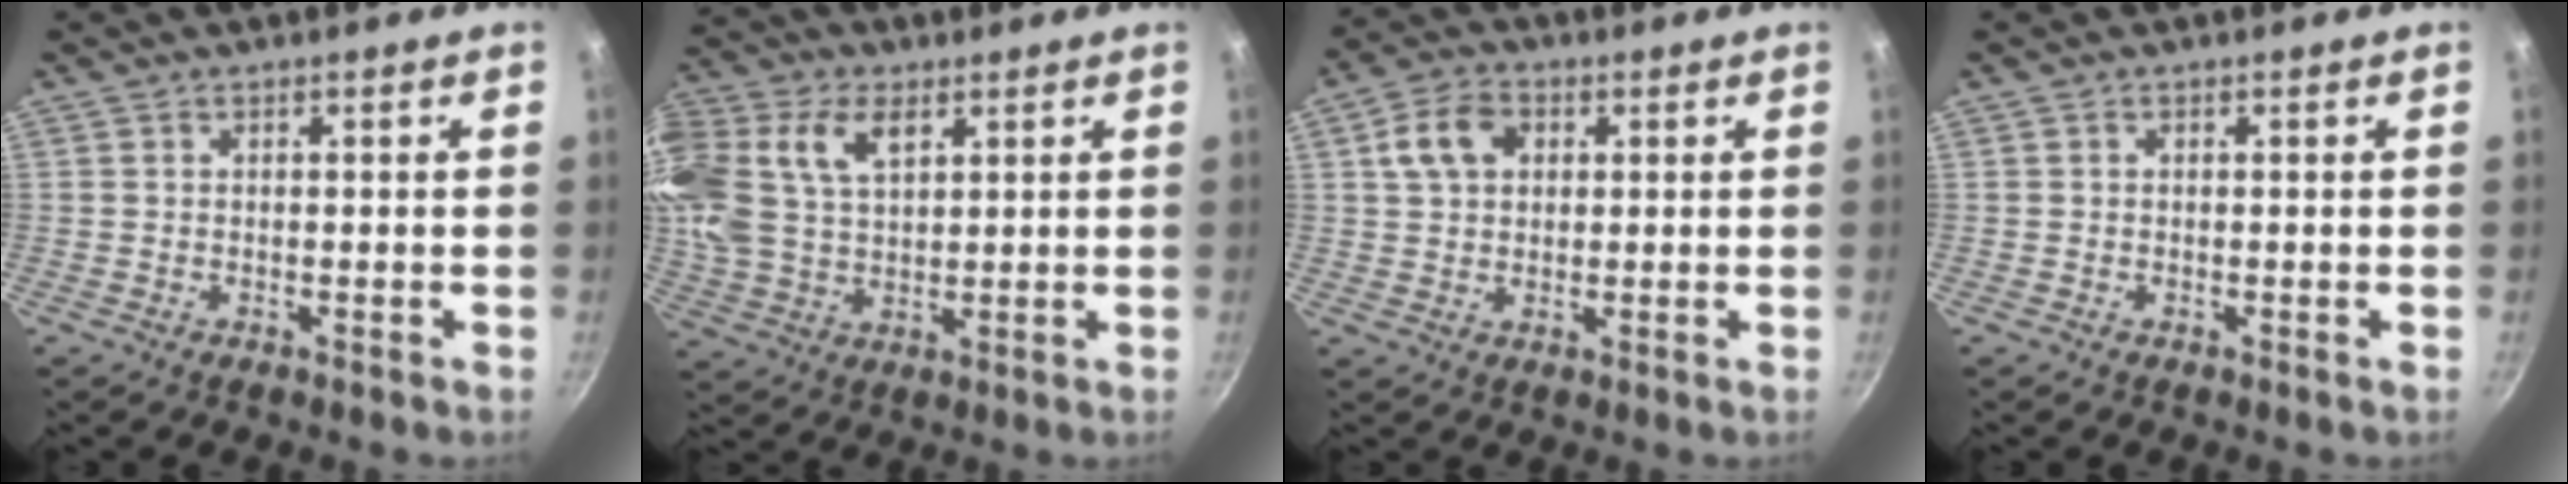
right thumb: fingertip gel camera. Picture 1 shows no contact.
{"total": 22.1, "force": [8.3, 14.8, 14.1], "torque": [-0.338, 0.030, 0.154]}
{"total": 7.5, "force": [2.1, 5.6, 4.5], "torque": [-0.068, 0.011, 0.031]}
{"total": 0.0}